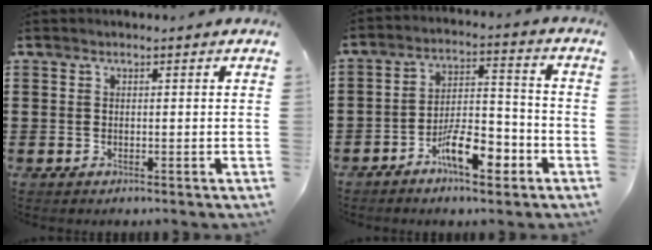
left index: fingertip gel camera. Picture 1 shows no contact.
{"total": 8.6, "force": [-5.0, 3.2, 6.3], "torque": [-0.111, 0.015, -0.088]}